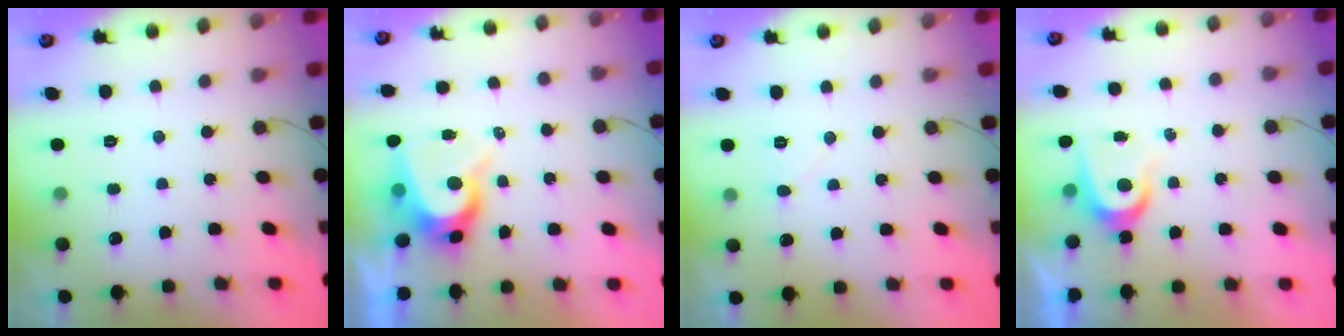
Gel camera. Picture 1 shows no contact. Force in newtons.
{"total": 8.0, "press": 8.0, "slide": 0.7}
{"total": 4.3, "press": 4.3, "slide": 0.5}
{"total": 5.8, "press": 5.8, "slide": 0.3}